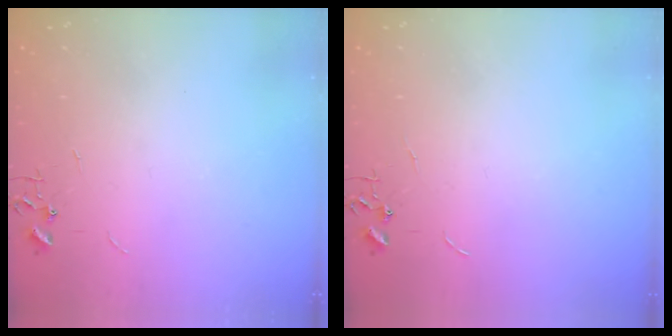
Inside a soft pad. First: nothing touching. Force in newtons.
{"total": 0.0}